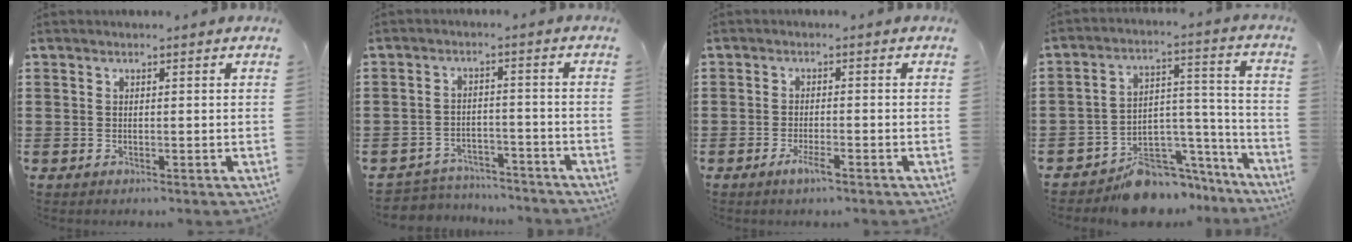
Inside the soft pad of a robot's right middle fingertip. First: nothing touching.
{"total": 3.7, "force": [-3.7, 0.5, -0.1], "torque": [-0.002, 0.004, -0.080]}
{"total": 2.0, "force": [-1.0, 0.3, 1.7], "torque": [-0.034, -0.003, -0.019]}
{"total": 8.9, "force": [-7.8, 3.4, 2.4], "torque": [-0.022, 0.041, -0.138]}